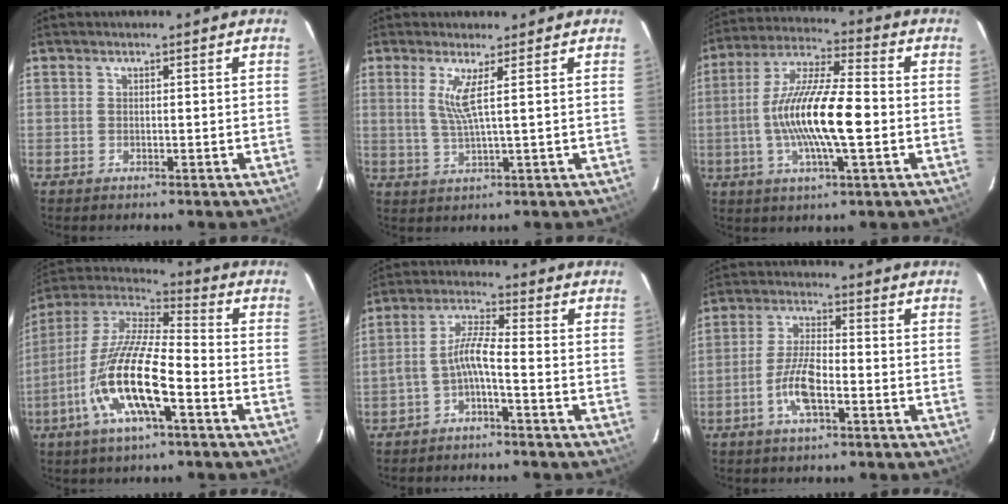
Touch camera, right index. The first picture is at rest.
{"total": 4.1, "force": [1.4, -0.7, 3.8], "torque": [-0.070, -0.009, 0.027]}
{"total": 15.8, "force": [-2.3, 3.1, 15.3], "torque": [-0.292, 0.002, -0.047]}
{"total": 17.3, "force": [-6.9, 4.1, 15.4], "torque": [-0.304, -0.017, -0.141]}
{"total": 4.9, "force": [-2.4, 0.3, 4.2], "torque": [-0.101, 0.015, -0.045]}
{"total": 7.2, "force": [-3.1, 2.1, 6.2], "torque": [-0.130, 0.003, -0.061]}